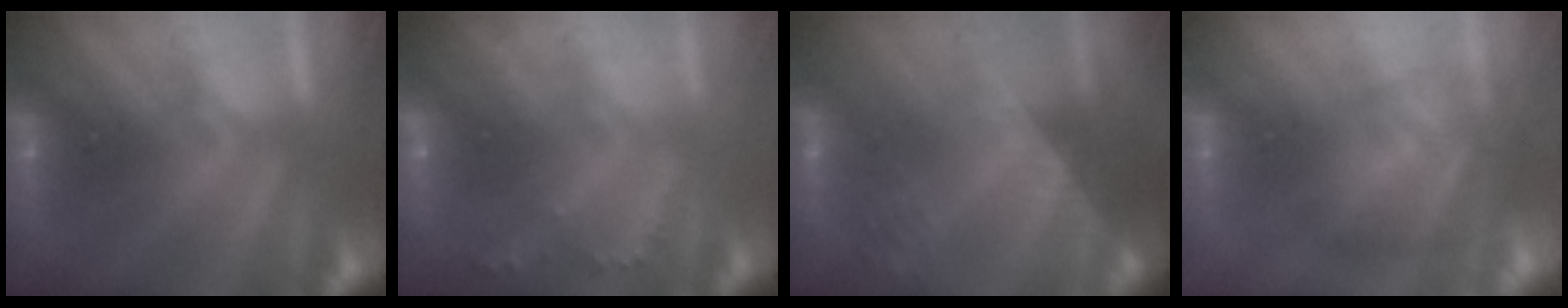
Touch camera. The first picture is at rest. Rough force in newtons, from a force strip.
{"total": 2.2}
{"total": 2.4}
{"total": 3.6}